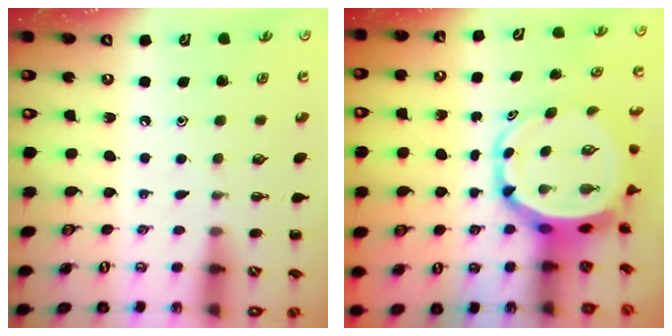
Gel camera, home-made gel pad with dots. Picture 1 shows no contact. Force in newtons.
{"total": 7.2, "press": 6.9, "slide": 2.2}